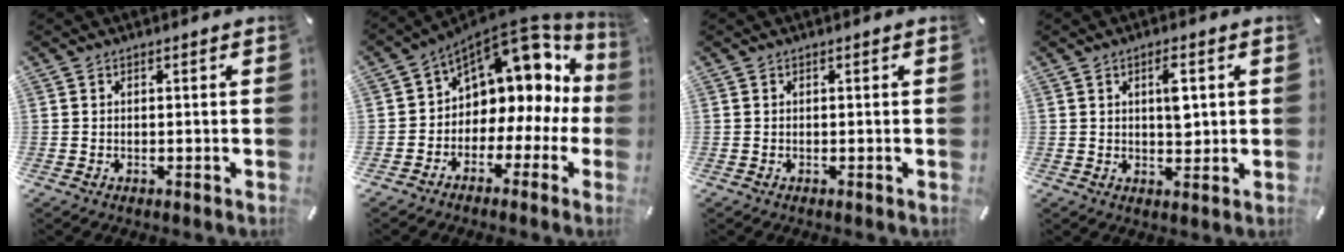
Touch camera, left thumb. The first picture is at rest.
{"total": 9.9, "force": [5.5, 7.2, 4.1], "torque": [-0.054, -0.069, 0.090]}
{"total": 0.0}
{"total": 5.3, "force": [1.3, 2.6, 4.5], "torque": [-0.062, -0.005, 0.014]}